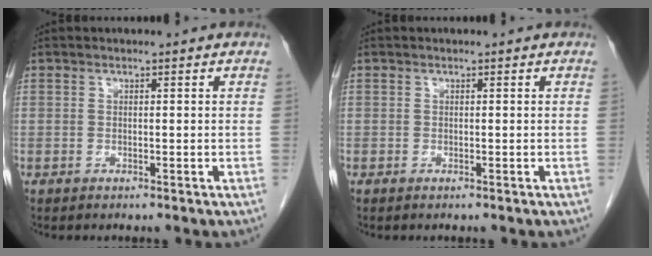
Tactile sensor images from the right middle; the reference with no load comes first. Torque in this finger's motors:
{"motor_torque": [0.19, 0.06, 0.02, 0.01]}